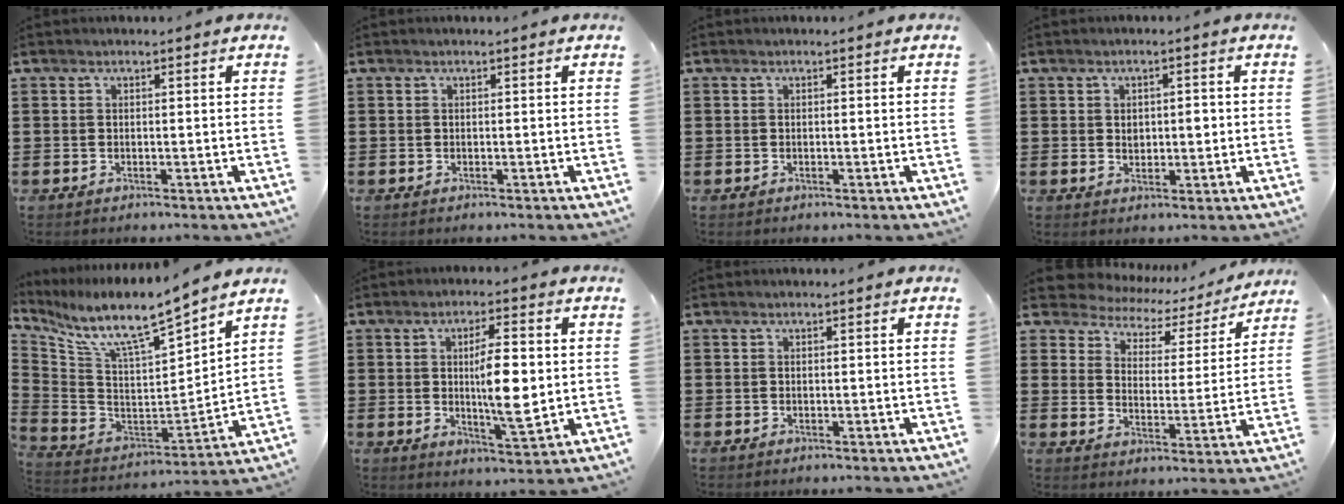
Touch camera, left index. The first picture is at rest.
{"total": 0.0}
{"total": 0.0}
{"total": 2.5, "force": [0.4, 1.4, 2.0], "torque": [-0.033, 0.004, 0.005]}
{"total": 9.1, "force": [7.7, 0.8, 4.9], "torque": [-0.128, -0.066, 0.125]}
{"total": 9.2, "force": [0.8, 2.6, 8.8], "torque": [-0.136, -0.004, 0.009]}
{"total": 0.0}
{"total": 4.6, "force": [4.3, 1.5, 0.5], "torque": [-0.040, -0.031, 0.068]}